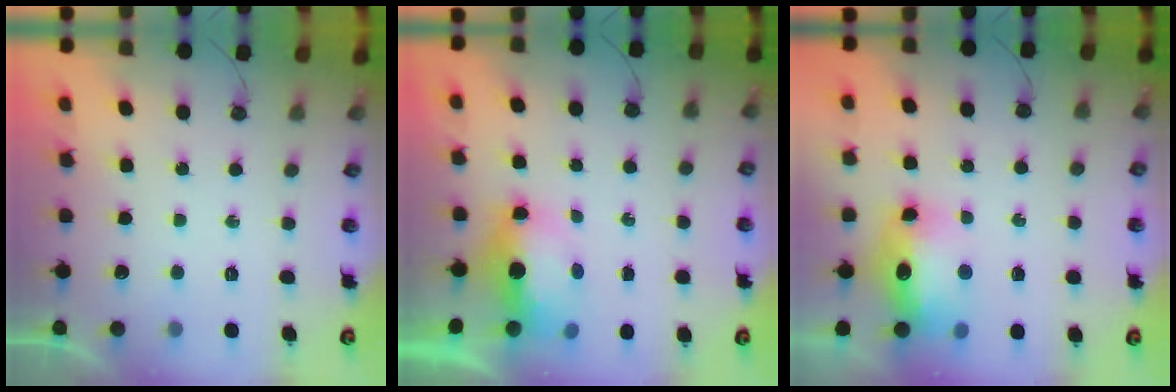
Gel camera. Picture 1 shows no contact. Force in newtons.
{"total": 8.0, "press": 7.9, "slide": 1.3}
{"total": 13.8, "press": 13.8, "slide": 1.3}